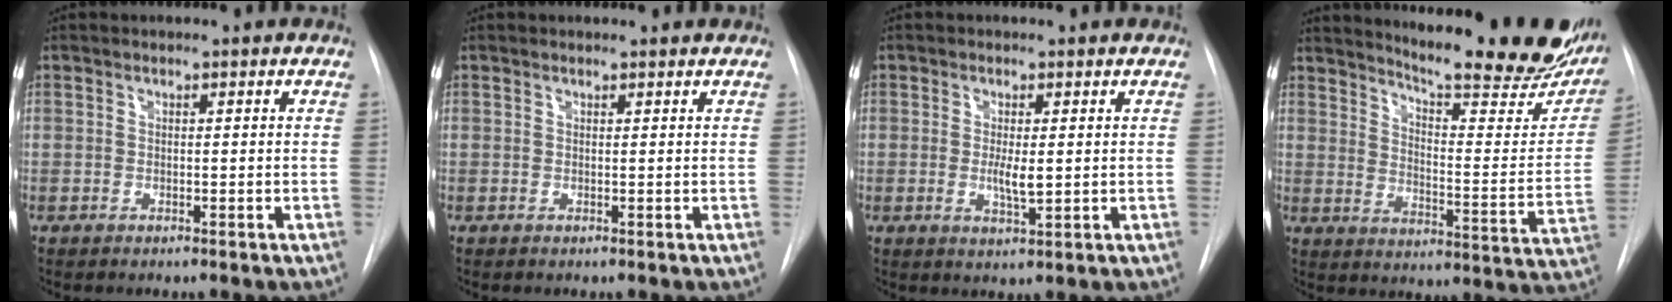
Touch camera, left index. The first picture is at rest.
{"total": 1.4, "force": [1.4, 0.2, 0.1], "torque": [-0.009, 0.003, 0.014]}
{"total": 3.0, "force": [-0.2, 0.6, 2.9], "torque": [-0.053, -0.010, -0.002]}
{"total": 25.9, "force": [21.8, 3.7, 13.5], "torque": [-0.192, -0.090, 0.270]}